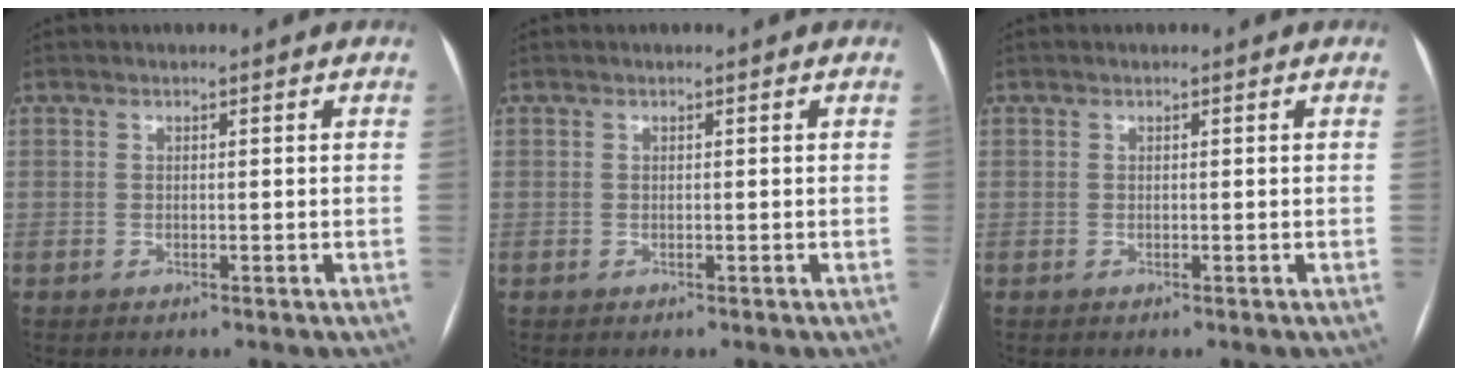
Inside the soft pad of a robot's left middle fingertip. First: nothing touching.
{"total": 0.0}
{"total": 0.0}